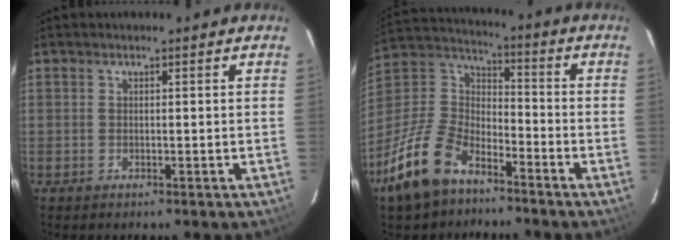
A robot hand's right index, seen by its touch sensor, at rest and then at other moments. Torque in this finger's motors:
{"motor_torque": [1.05, -1.09, 0.68, 0.16]}